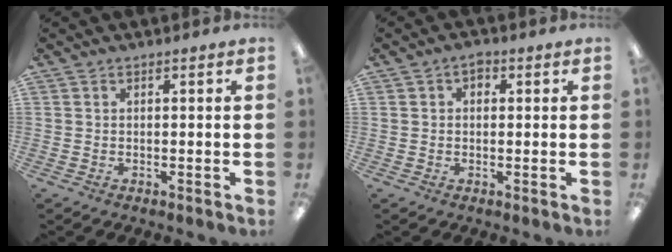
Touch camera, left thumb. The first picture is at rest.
{"total": 1.7, "force": [0.4, 1.3, 1.0], "torque": [-0.014, 0.000, 0.005]}